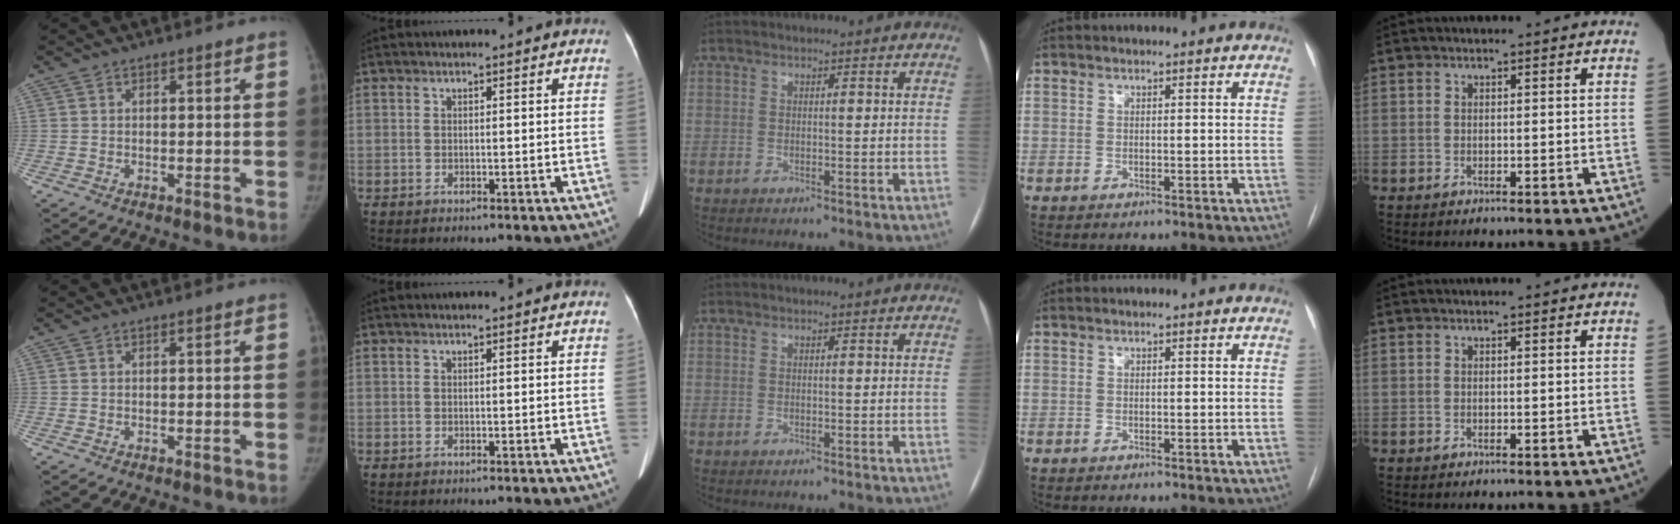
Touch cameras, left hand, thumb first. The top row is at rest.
{}